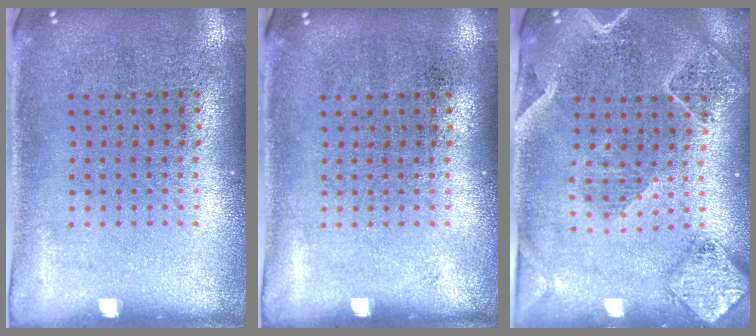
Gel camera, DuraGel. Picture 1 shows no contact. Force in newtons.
{"total": 0.0}
{"total": 2.3, "press": 2.1, "slide": 1.0}